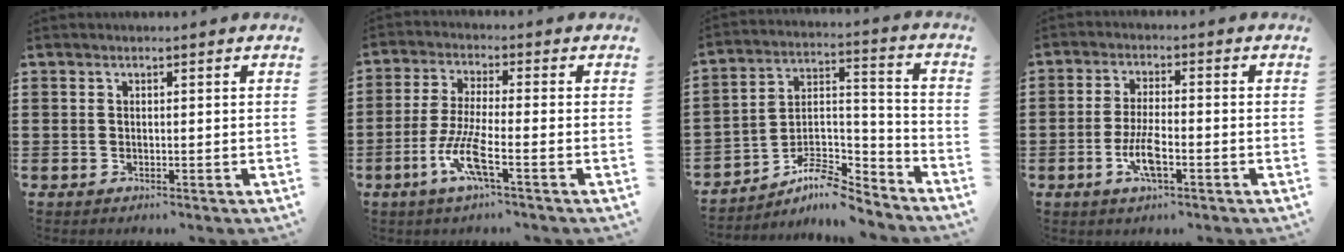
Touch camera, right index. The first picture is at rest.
{"total": 7.5, "force": [-3.4, 1.2, 6.6], "torque": [-0.156, -0.017, -0.071]}
{"total": 8.5, "force": [-7.4, 2.3, 3.4], "torque": [-0.060, 0.016, -0.144]}
{"total": 5.5, "force": [-2.0, 1.5, 4.9], "torque": [-0.108, -0.004, -0.043]}